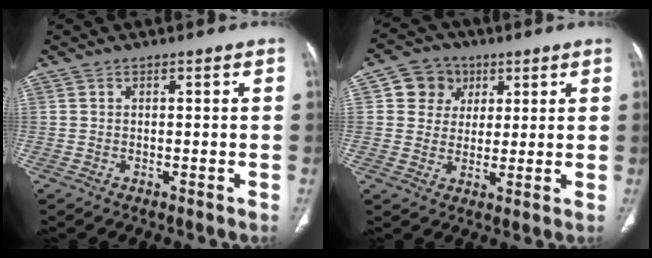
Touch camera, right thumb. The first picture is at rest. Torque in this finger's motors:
{"motor_torque": [0.11, 1.28, 0.19, -0.50, 0.01]}